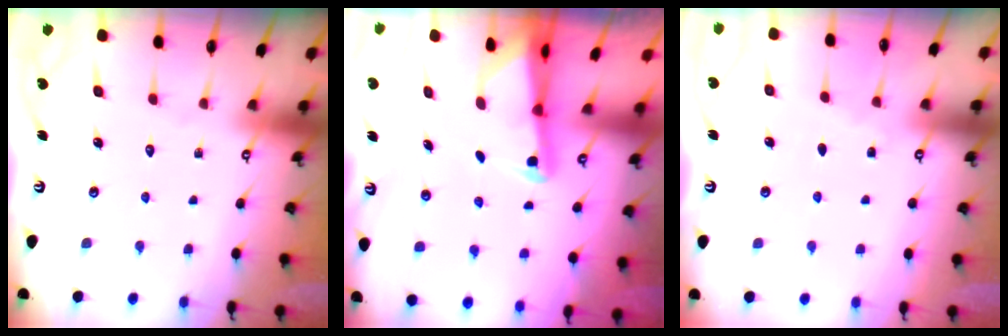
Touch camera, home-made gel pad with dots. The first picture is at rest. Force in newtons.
{"total": 2.8, "press": 2.7, "slide": 0.4}
{"total": 2.7, "press": 2.6, "slide": 0.5}